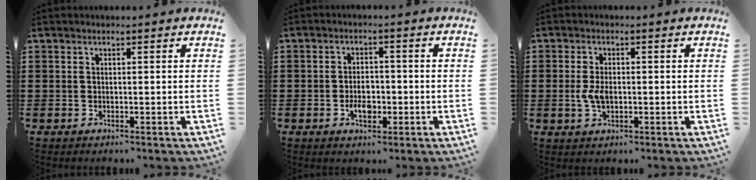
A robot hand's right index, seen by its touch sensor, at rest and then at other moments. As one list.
[{"total": 4.1, "force": [-1.2, 2.5, 3.0], "torque": [-0.045, 0.003, -0.022]}, {"total": 3.8, "force": [-0.3, 2.2, 3.1], "torque": [-0.074, 0.001, -0.010]}]